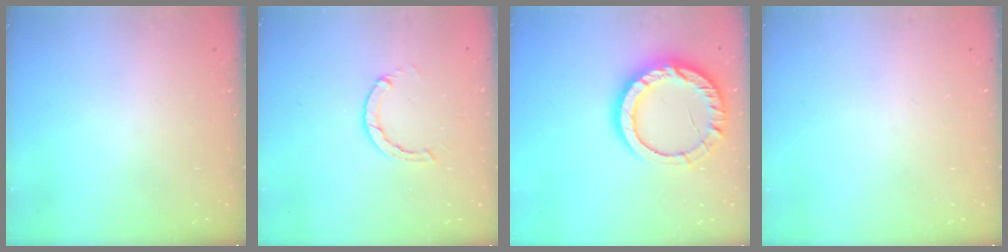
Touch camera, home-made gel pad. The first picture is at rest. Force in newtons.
{"total": 2.8, "press": 2.7, "slide": 0.4}
{"total": 15.1, "press": 15.0, "slide": 1.2}
{"total": 0.0}